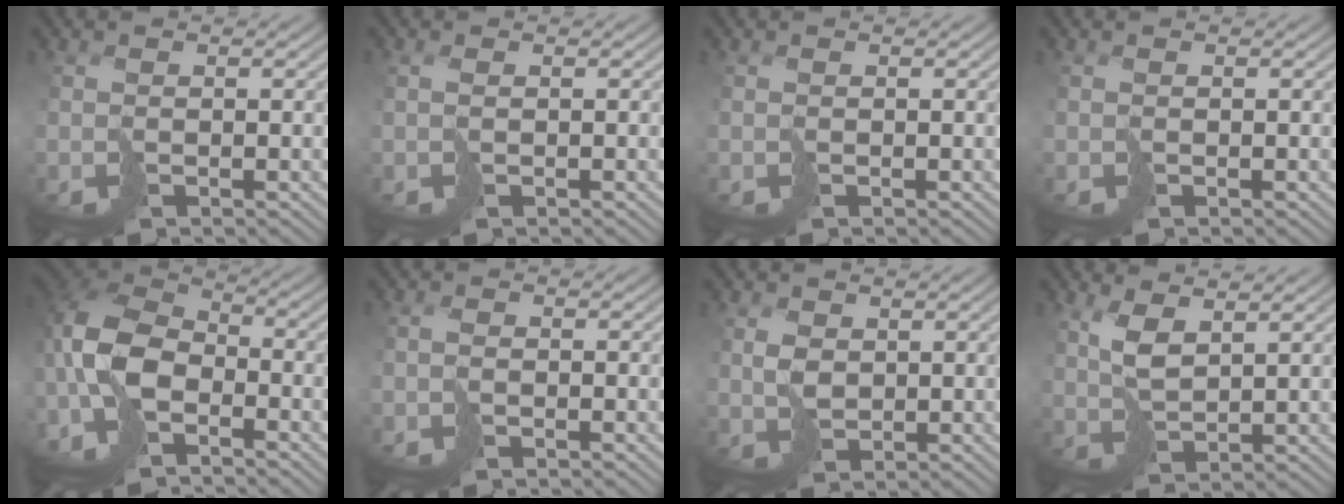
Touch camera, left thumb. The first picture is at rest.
{"total": 1.2, "force": [0.0, 0.7, 1.0], "torque": [-0.027, 0.001, 0.000]}
{"total": 0.0}
{"total": 0.0}
{"total": 12.7, "force": [-5.2, 7.3, 9.0], "torque": [-0.234, -0.020, -0.115]}
{"total": 1.7, "force": [-1.0, 0.8, 1.1], "torque": [-0.024, 0.001, -0.025]}
{"total": 2.4, "force": [0.5, 1.7, 1.6], "torque": [-0.039, -0.001, 0.014]}
{"total": 4.2, "force": [2.2, 1.4, 3.2], "torque": [-0.083, -0.001, 0.046]}